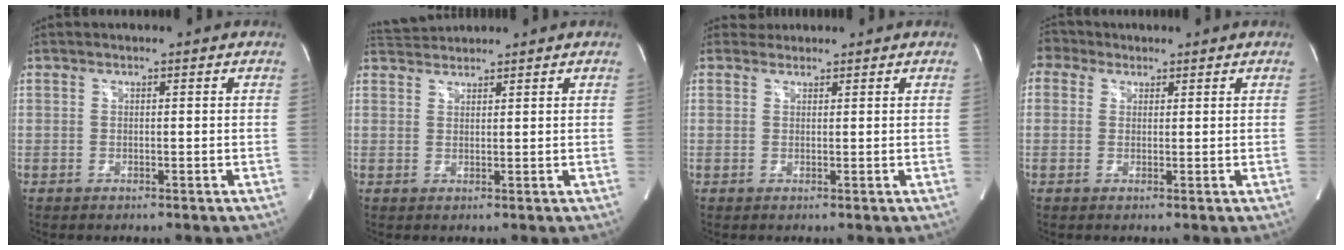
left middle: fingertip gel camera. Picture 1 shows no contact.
{"total": 3.0, "force": [3.0, 0.0, -0.2], "torque": [-0.007, 0.018, 0.062]}
{"total": 1.3, "force": [1.2, 0.4, -0.5], "torque": [0.002, 0.011, 0.020]}
{"total": 1.4, "force": [1.1, 0.8, -0.4], "torque": [0.013, 0.010, 0.017]}